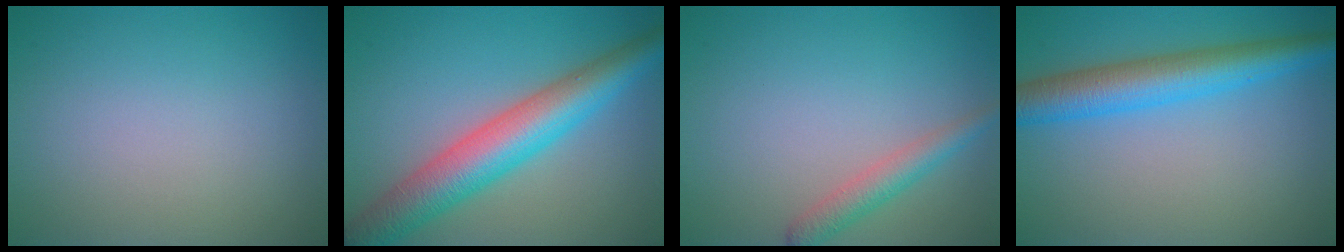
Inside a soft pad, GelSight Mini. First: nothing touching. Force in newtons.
{"total": 7.6, "press": 7.6, "slide": 0.2}
{"total": 2.4, "press": 2.4, "slide": 0.1}
{"total": 5.9, "press": 5.9, "slide": 0.1}